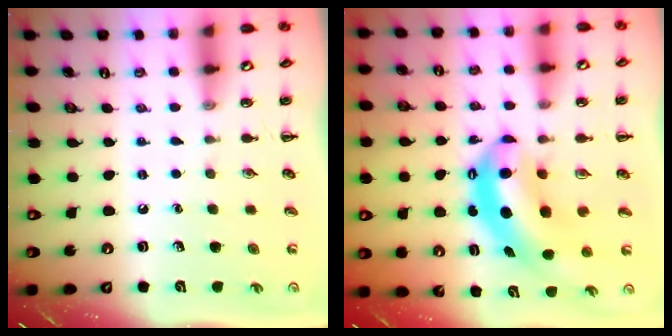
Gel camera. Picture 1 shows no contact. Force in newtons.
{"total": 7.5, "press": 7.3, "slide": 1.8}